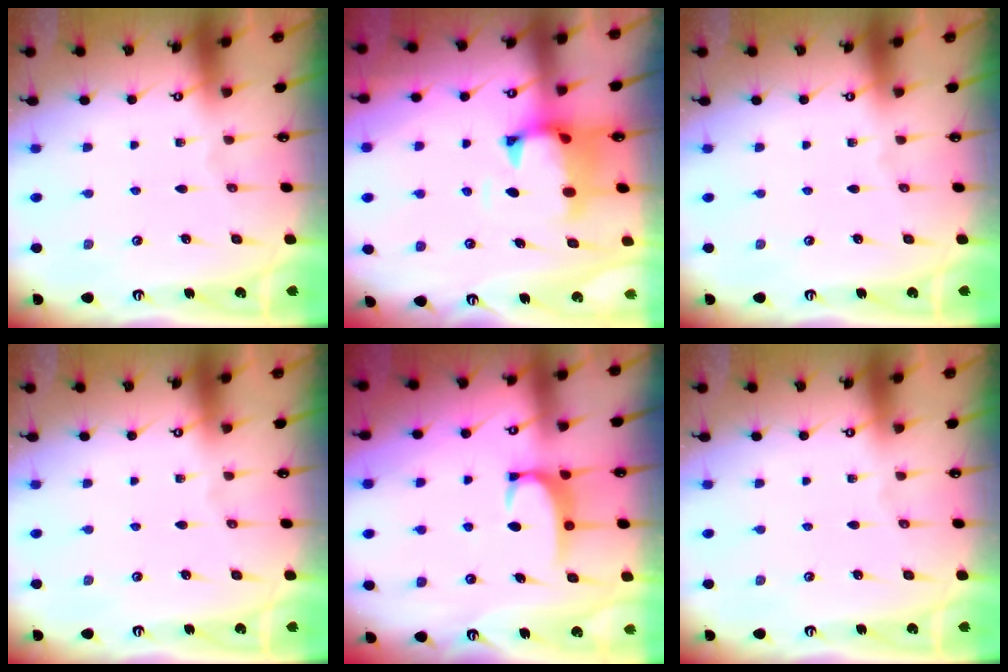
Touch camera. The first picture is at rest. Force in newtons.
{"total": 1.6, "press": 1.0, "slide": 1.3}
{"total": 0.0}
{"total": 0.0}
{"total": 2.7, "press": 2.7, "slide": 0.4}
{"total": 0.0}